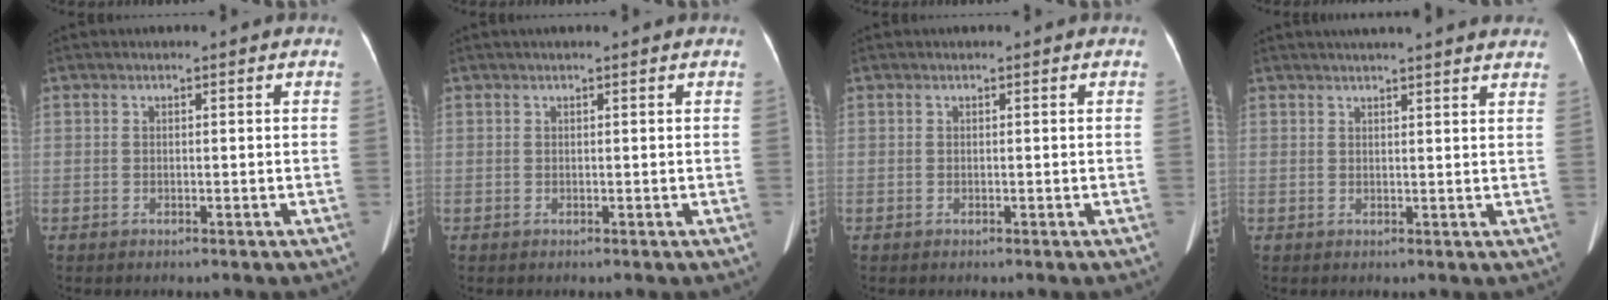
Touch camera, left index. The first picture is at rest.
{"total": 1.4, "force": [1.2, -0.1, 0.8], "torque": [-0.010, 0.021, 0.018]}
{"total": 0.0}
{"total": 14.3, "force": [12.8, 1.2, 6.1], "torque": [-0.084, 0.026, 0.151]}